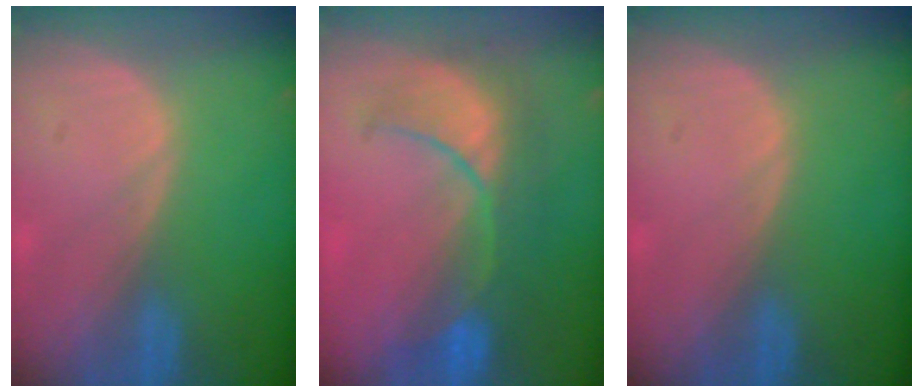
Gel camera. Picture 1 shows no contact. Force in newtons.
{"total": 8.3, "press": 8.3, "slide": 1.0}
{"total": 0.0}